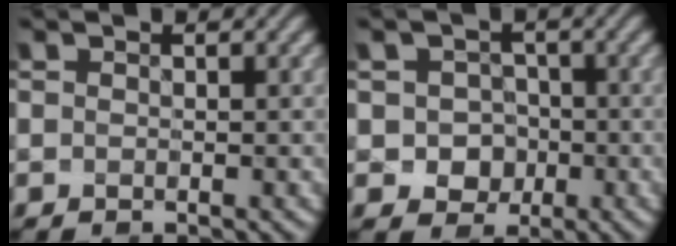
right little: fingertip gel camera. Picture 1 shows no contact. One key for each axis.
{"total": 3.8, "fx": -1.3, "fy": 3.4, "fz": 1.4, "tx": 0.004, "ty": 0.006, "tz": -0.027}